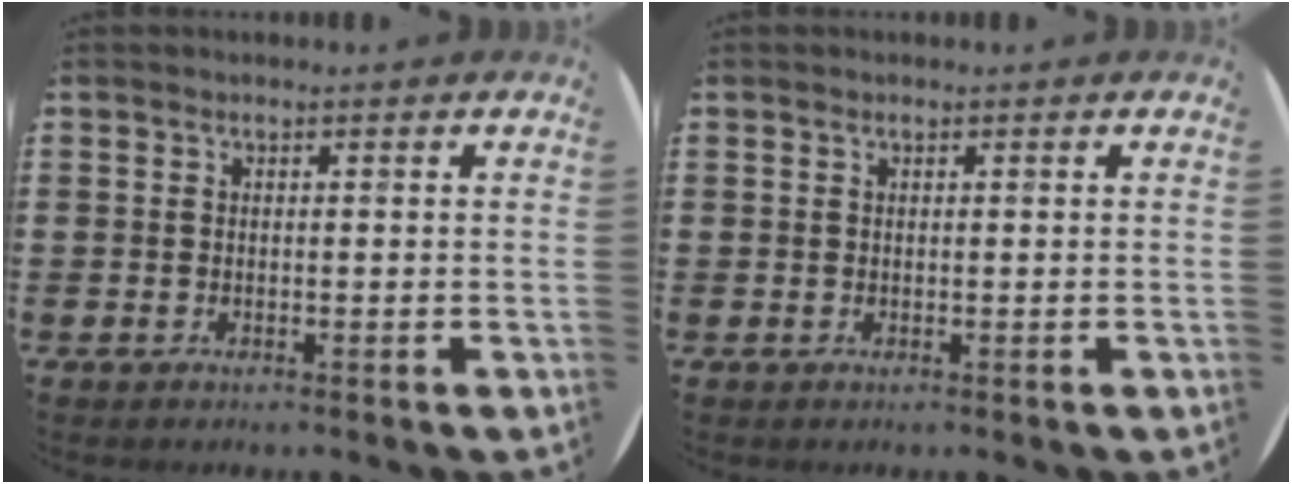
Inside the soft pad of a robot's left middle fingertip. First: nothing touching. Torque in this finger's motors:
{"motor_torque": [-0.18, 0.04, -0.02, 0.00]}